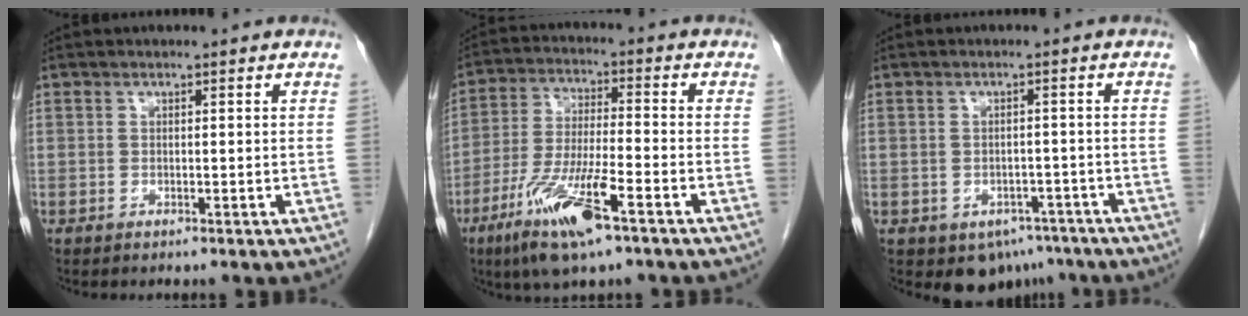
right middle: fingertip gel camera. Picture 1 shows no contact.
{"total": 12.5, "force": [-6.9, 1.6, 10.3], "torque": [-0.212, -0.024, -0.124]}
{"total": 5.9, "force": [-3.8, 4.2, 1.6], "torque": [-0.007, 0.008, -0.044]}